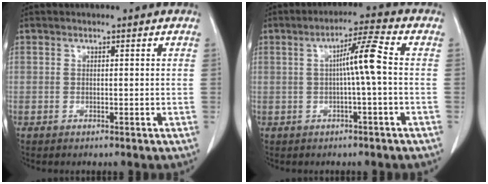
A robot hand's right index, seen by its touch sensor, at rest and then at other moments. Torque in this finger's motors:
{"motor_torque": [0.66, -0.34, 0.29, 0.09]}